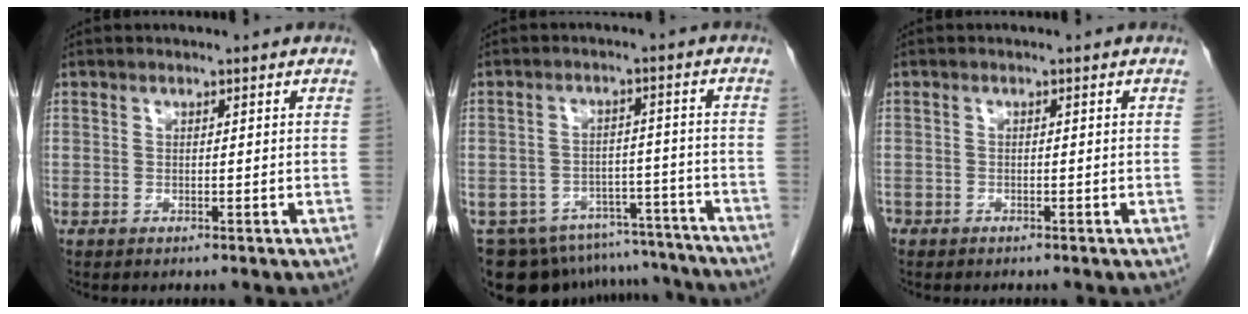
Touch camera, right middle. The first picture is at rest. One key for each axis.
{"total": 17.4, "fx": -15.9, "fy": 6.3, "fz": 3.7, "tx": -0.064, "ty": 0.024, "tz": -0.201}
{"total": 1.1, "fx": -0.9, "fy": 0.7, "fz": 0.2, "tx": -0.008, "ty": 0.000, "tz": -0.016}